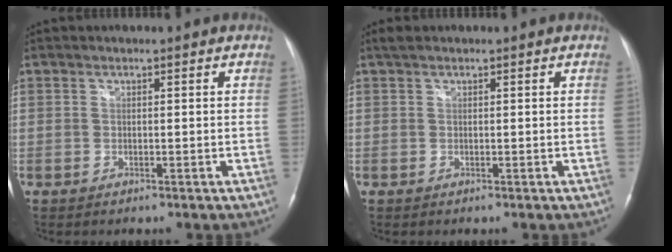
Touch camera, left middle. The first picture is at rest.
{"total": 1.1, "force": [0.8, 0.5, 0.5], "torque": [-0.008, 0.017, 0.015]}